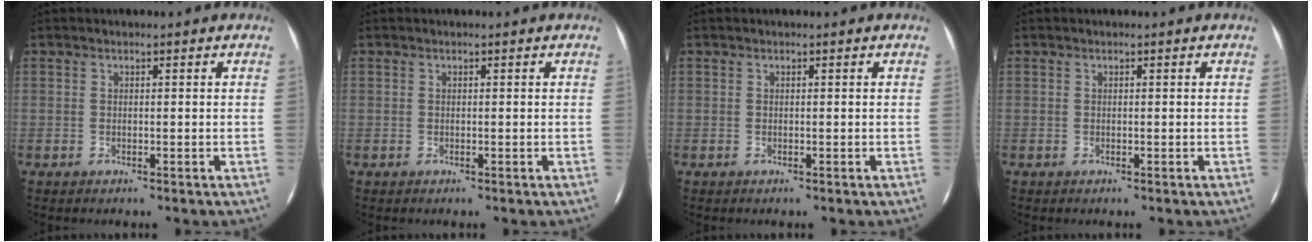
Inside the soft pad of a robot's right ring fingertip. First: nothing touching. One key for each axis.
{"total": 0.0}
{"total": 0.0}
{"total": 0.0}